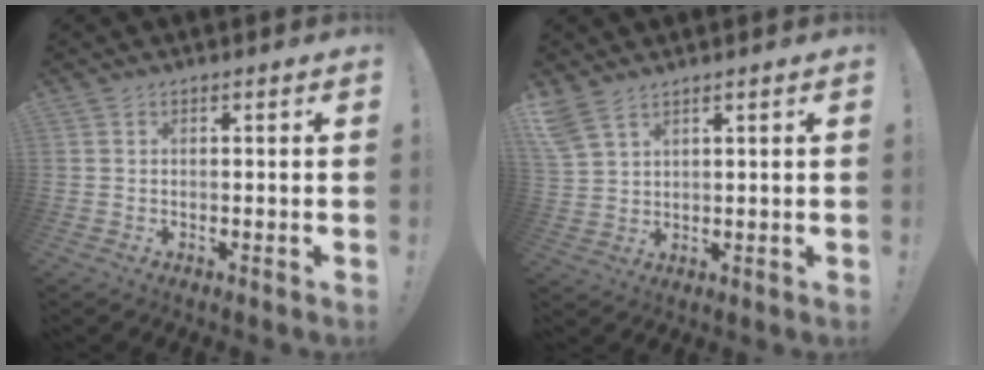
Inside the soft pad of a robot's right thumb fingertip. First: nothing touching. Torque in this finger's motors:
{"motor_torque": [-0.34, 0.87, 1.23, 1.11, 0.10]}